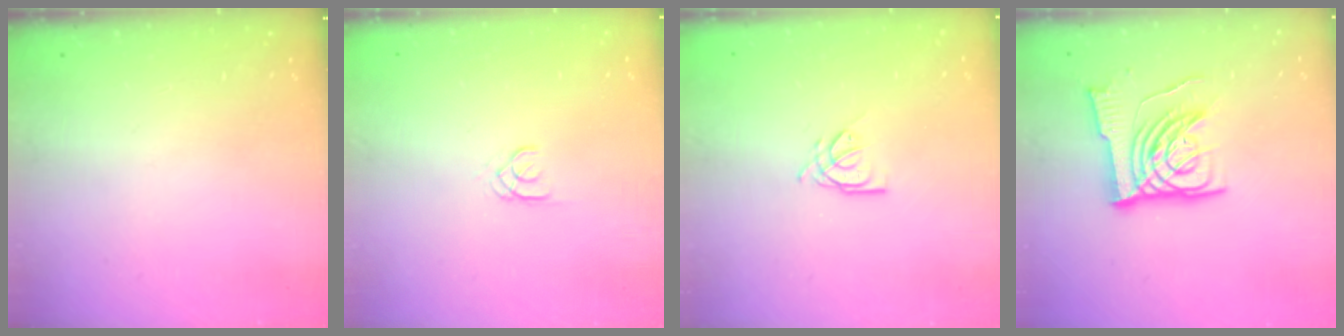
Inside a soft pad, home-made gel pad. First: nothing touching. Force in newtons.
{"total": 1.8, "press": 1.7, "slide": 0.2}
{"total": 4.2, "press": 4.1, "slide": 0.4}
{"total": 12.4, "press": 12.2, "slide": 2.0}